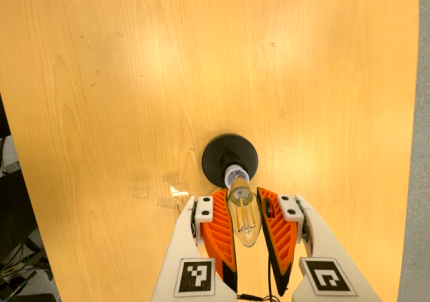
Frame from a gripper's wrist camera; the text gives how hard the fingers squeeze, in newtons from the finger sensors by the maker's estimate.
{"total": 18.1, "left": 19.4, "right": 16.8}